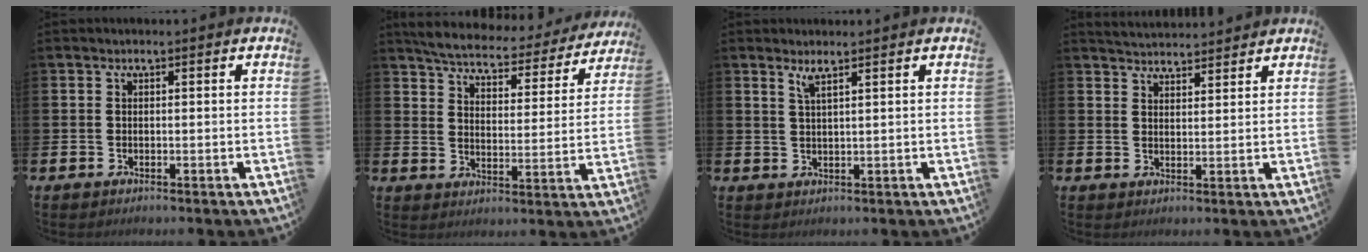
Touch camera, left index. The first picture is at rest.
{"total": 5.2, "force": [4.9, 1.0, 1.4], "torque": [-0.052, -0.036, 0.079]}
{"total": 2.0, "force": [1.6, 0.1, 1.2], "torque": [-0.021, -0.002, 0.028]}
{"total": 3.8, "force": [3.8, 0.2, -0.2], "torque": [0.000, -0.019, 0.069]}